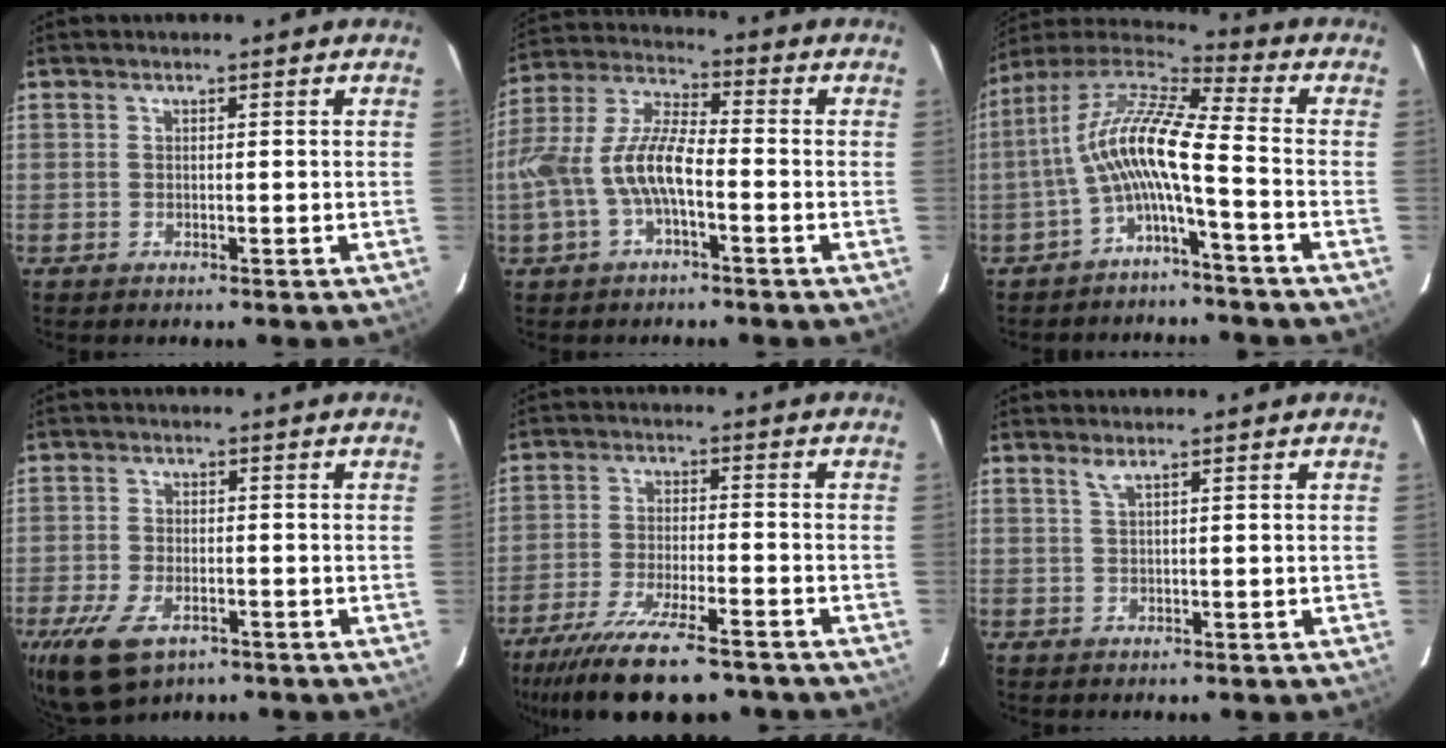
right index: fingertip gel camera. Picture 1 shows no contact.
{"total": 11.8, "force": [-3.4, 4.2, 10.4], "torque": [-0.226, 0.007, -0.064]}
{"total": 12.0, "force": [-2.9, 1.4, 11.6], "torque": [-0.231, 0.016, -0.062]}
{"total": 11.2, "force": [-6.3, 5.9, 7.1], "torque": [-0.176, -0.031, -0.109]}
{"total": 17.2, "force": [-13.5, 4.1, 9.8], "torque": [-0.204, -0.040, -0.219]}
{"total": 1.1, "force": [0.6, -0.3, 0.8], "torque": [-0.013, 0.000, 0.012]}